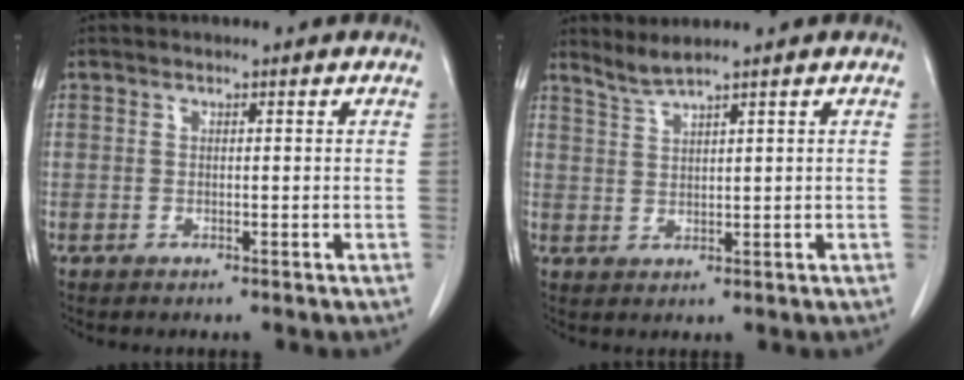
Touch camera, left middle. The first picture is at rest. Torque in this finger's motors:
{"motor_torque": [0.40, -0.50, -0.10, -0.01]}